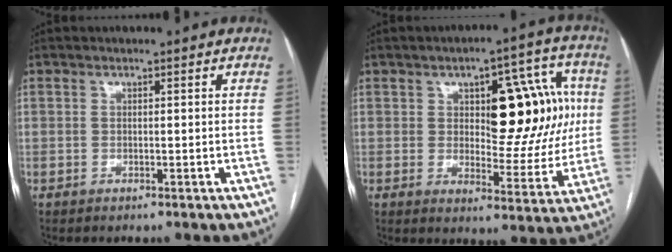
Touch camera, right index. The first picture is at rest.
{"total": 14.9, "force": [3.0, 6.5, 13.1], "torque": [-0.152, 0.030, 0.049]}